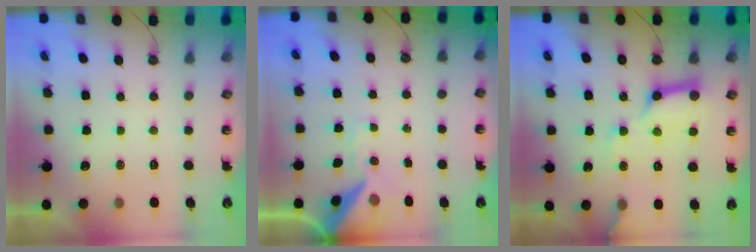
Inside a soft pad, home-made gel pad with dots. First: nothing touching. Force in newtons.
{"total": 11.2, "press": 11.0, "slide": 1.8}
{"total": 15.1, "press": 15.0, "slide": 1.9}